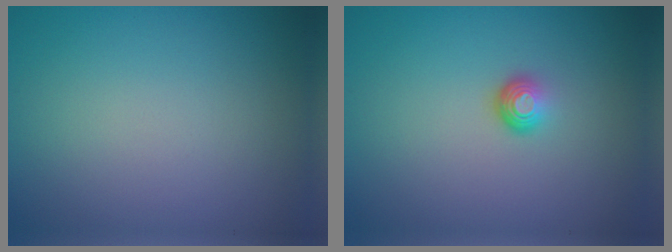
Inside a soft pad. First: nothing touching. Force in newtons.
{"total": 1.6, "press": 1.0, "slide": 1.2}